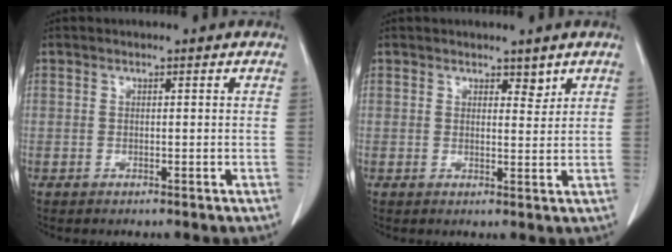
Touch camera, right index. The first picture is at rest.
{"total": 1.9, "force": [1.5, 1.0, 0.8], "torque": [-0.005, -0.007, 0.020]}